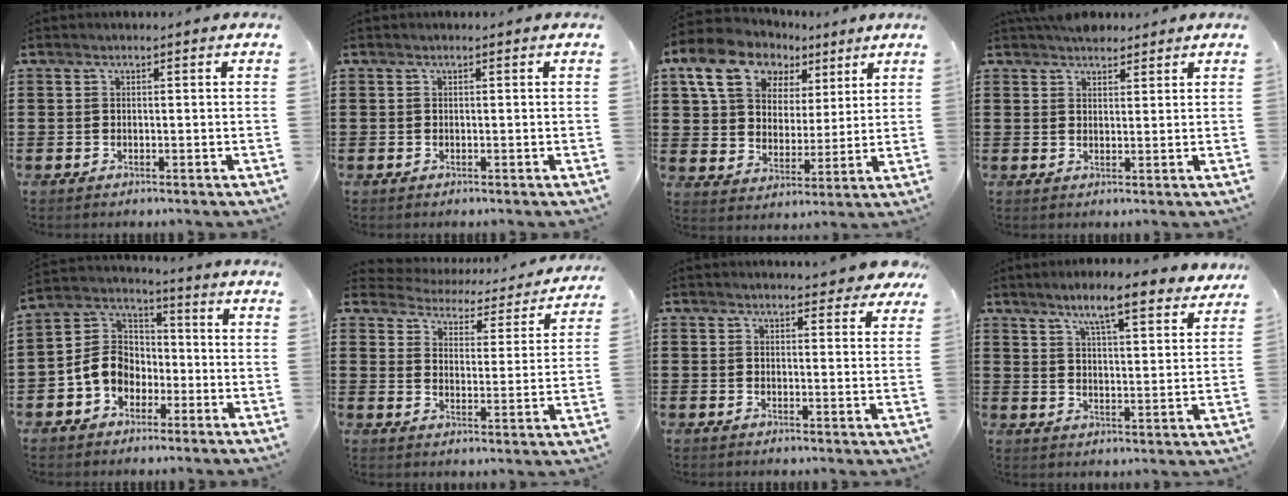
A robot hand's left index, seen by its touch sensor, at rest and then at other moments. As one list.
[{"total": 0.0}, {"total": 12.0, "force": [7.0, 8.5, 4.8], "torque": [-0.107, -0.014, 0.131]}, {"total": 3.0, "force": [2.8, 1.0, 0.3], "torque": [-0.013, 0.001, 0.055]}, {"total": 7.6, "force": [-2.5, 6.3, 3.4], "torque": [-0.108, 0.010, -0.058]}, {"total": 2.8, "force": [2.8, 0.5, -0.2], "torque": [-0.022, -0.028, 0.039]}, {"total": 3.8, "force": [3.6, 0.5, 1.3], "torque": [-0.020, -0.011, 0.063]}, {"total": 7.2, "force": [5.9, 0.6, 4.0], "torque": [-0.081, -0.027, 0.098]}]